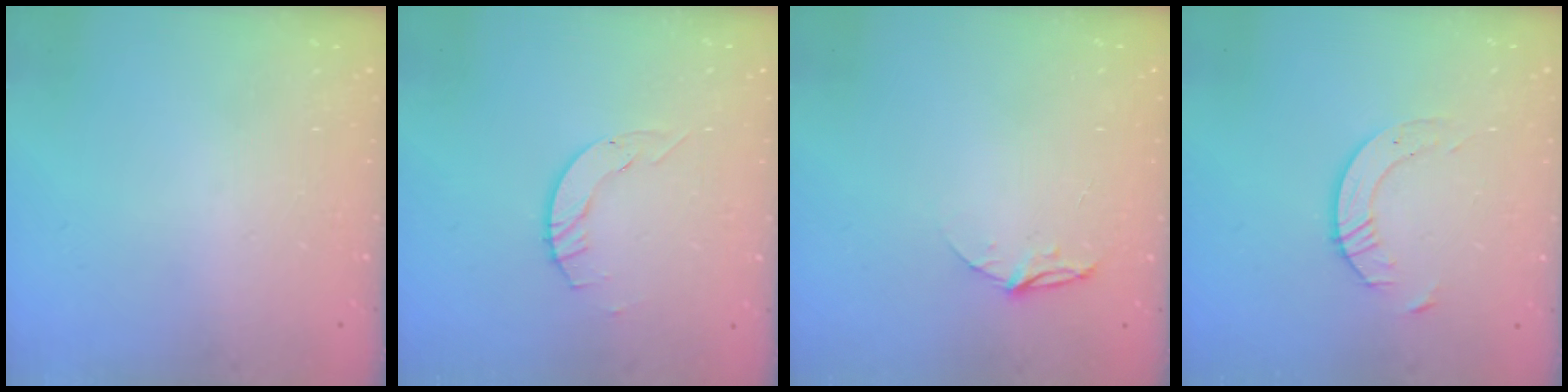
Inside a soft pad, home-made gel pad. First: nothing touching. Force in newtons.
{"total": 2.1, "press": 2.1, "slide": 0.3}
{"total": 4.4, "press": 4.4, "slide": 0.4}
{"total": 5.3, "press": 5.3, "slide": 0.6}